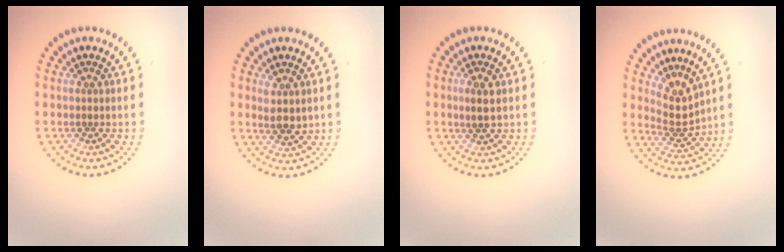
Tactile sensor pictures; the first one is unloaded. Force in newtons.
{"total": 2.2, "press": 2.0, "slide": 0.9}
{"total": 1.8, "press": 1.7, "slide": 0.5}
{"total": 2.7, "press": 1.9, "slide": 1.9}